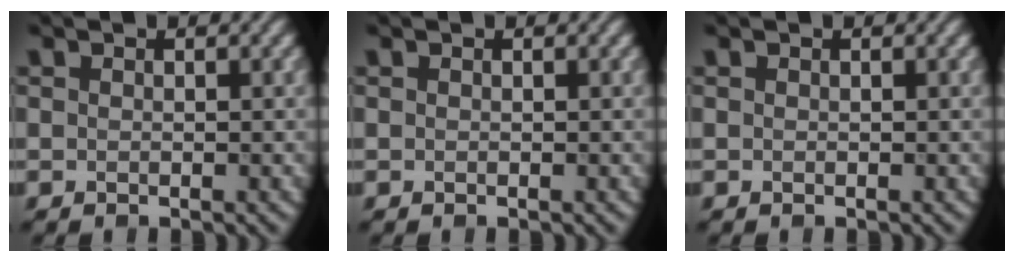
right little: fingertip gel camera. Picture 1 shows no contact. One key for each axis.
{"total": 0.0}
{"total": 0.0}